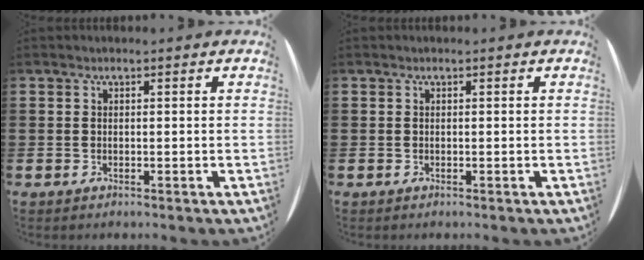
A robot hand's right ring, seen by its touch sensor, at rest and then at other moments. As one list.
[{"total": 0.0}]